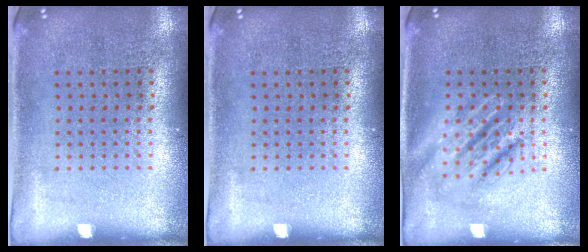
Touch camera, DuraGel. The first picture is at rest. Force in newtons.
{"total": 0.0}
{"total": 2.5, "press": 2.5, "slide": 0.3}